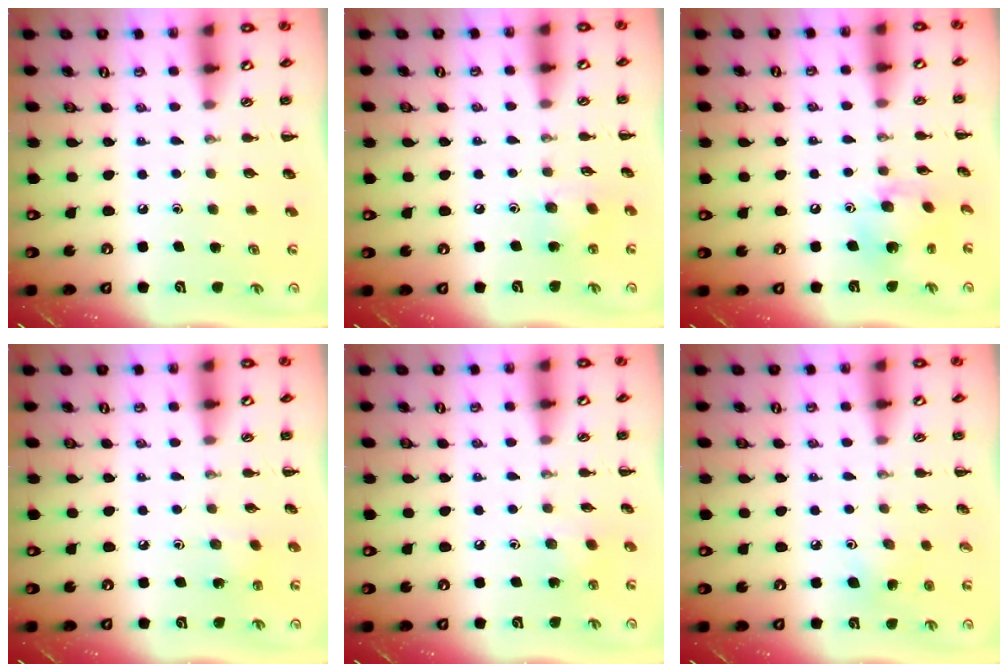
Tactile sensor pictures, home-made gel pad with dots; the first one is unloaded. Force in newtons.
{"total": 6.5, "press": 6.5, "slide": 0.6}
{"total": 8.5, "press": 8.5, "slide": 0.5}
{"total": 2.5, "press": 2.4, "slide": 0.8}
{"total": 2.9, "press": 2.8, "slide": 0.6}
{"total": 4.8, "press": 4.7, "slide": 1.1}